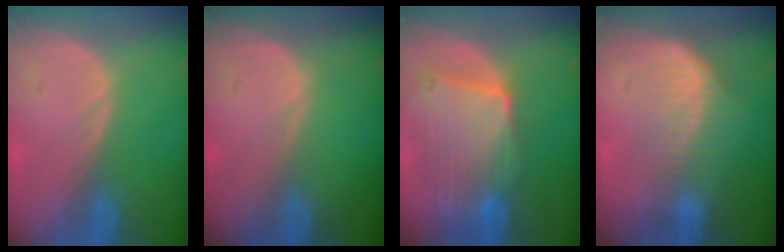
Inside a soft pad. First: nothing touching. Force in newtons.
{"total": 0.0}
{"total": 9.7, "press": 8.8, "slide": 4.1}
{"total": 7.4, "press": 6.4, "slide": 3.8}